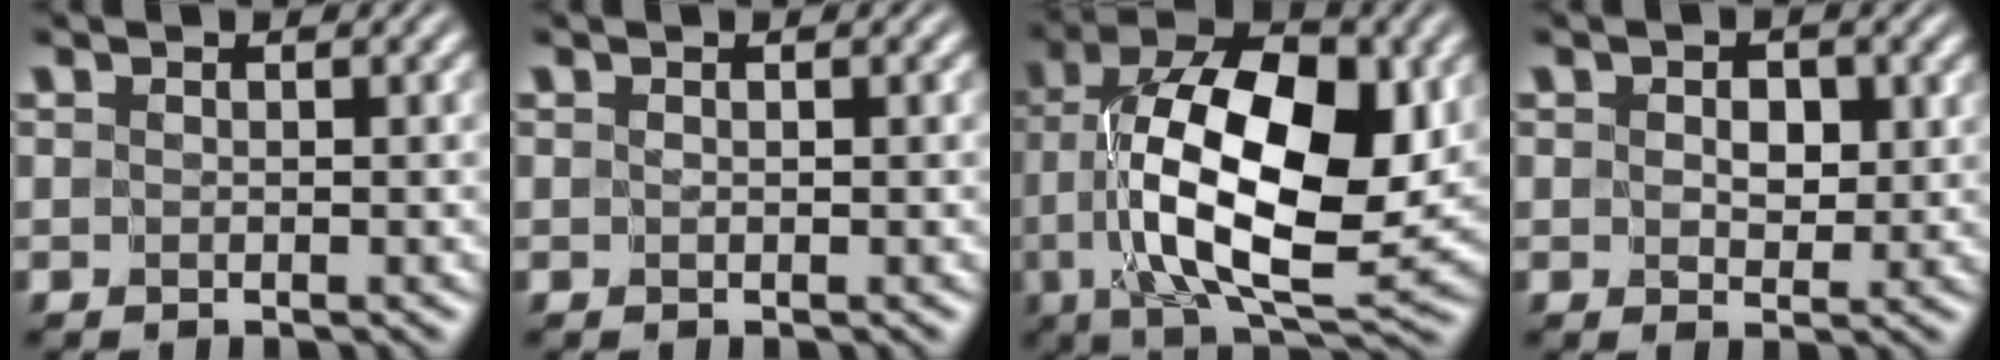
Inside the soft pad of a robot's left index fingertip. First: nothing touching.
{"total": 0.0}
{"total": 14.0, "force": [0.7, 6.5, 12.3], "torque": [-0.214, 0.006, 0.010]}
{"total": 2.3, "force": [0.5, 1.5, 1.6], "torque": [-0.025, -0.003, 0.009]}